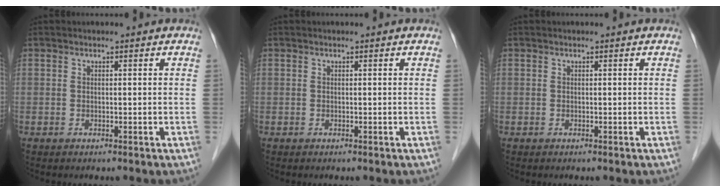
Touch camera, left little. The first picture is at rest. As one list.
[{"total": 0.0}, {"total": 0.0}]